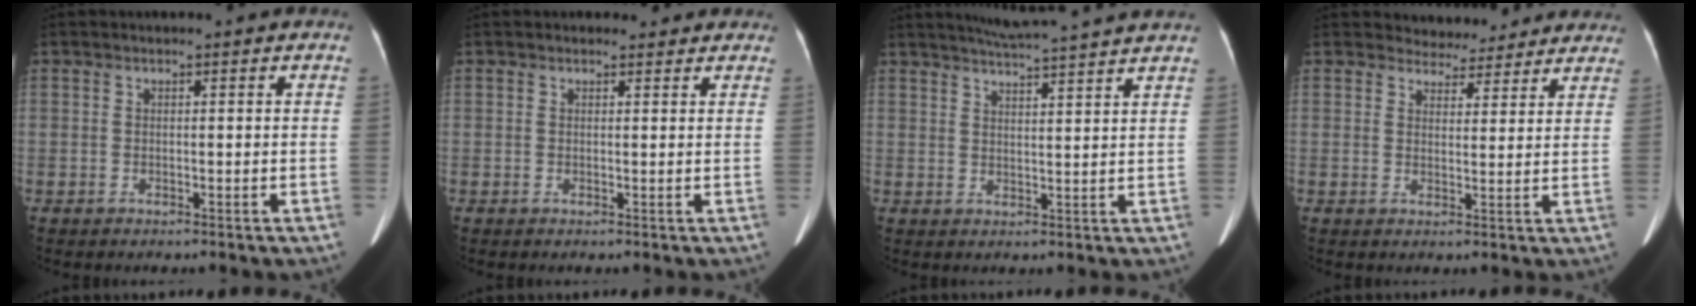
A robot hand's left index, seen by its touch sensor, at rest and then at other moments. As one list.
[{"total": 1.9, "force": [1.7, 0.9, 0.1], "torque": [0.000, 0.000, 0.013]}, {"total": 11.5, "force": [10.5, -1.0, 4.7], "torque": [-0.081, 0.010, 0.135]}, {"total": 7.0, "force": [6.5, 2.5, 0.1], "torque": [0.012, 0.007, 0.069]}]